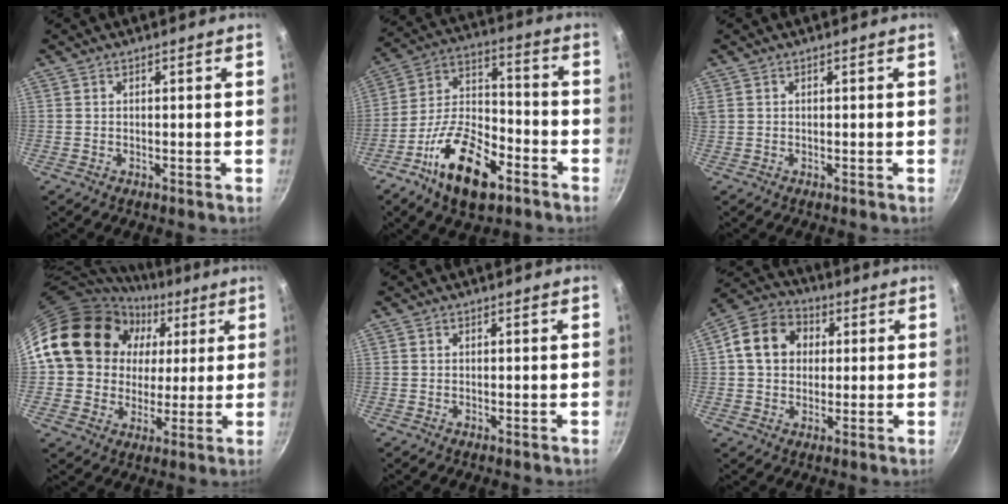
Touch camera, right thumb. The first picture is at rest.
{"total": 17.7, "force": [-9.3, 8.4, 12.4], "torque": [-0.207, 0.055, -0.177]}
{"total": 1.0, "force": [0.6, 0.5, 0.7], "torque": [-0.017, 0.004, 0.012]}
{"total": 19.3, "force": [5.4, 16.2, 8.8], "torque": [-0.132, 0.021, 0.094]}
{"total": 0.0}
{"total": 11.2, "force": [1.9, 9.3, 5.9], "torque": [-0.074, 0.017, 0.015]}